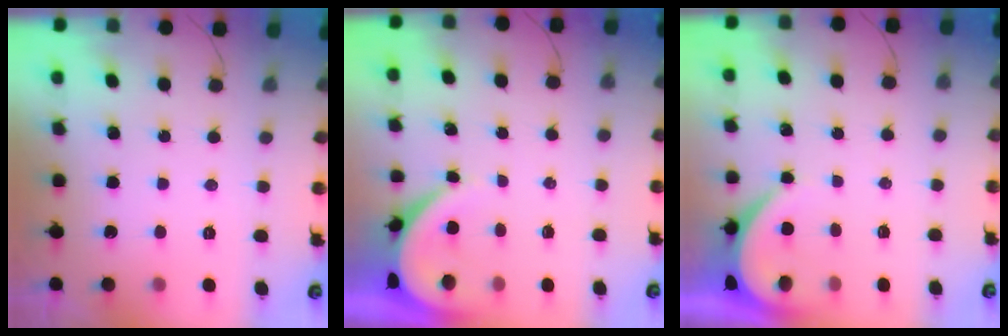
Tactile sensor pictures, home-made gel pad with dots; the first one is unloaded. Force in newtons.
{"total": 3.5, "press": 3.4, "slide": 0.4}
{"total": 3.9, "press": 3.9, "slide": 0.6}